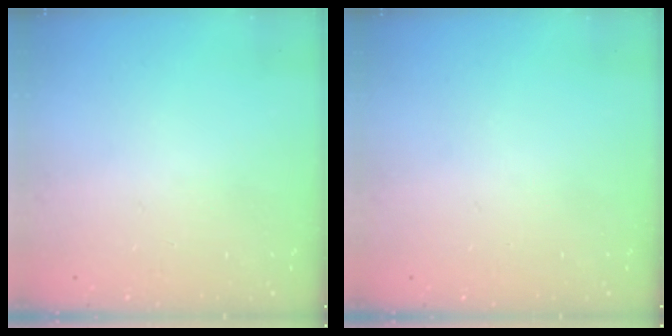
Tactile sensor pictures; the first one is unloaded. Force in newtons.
{"total": 0.0}